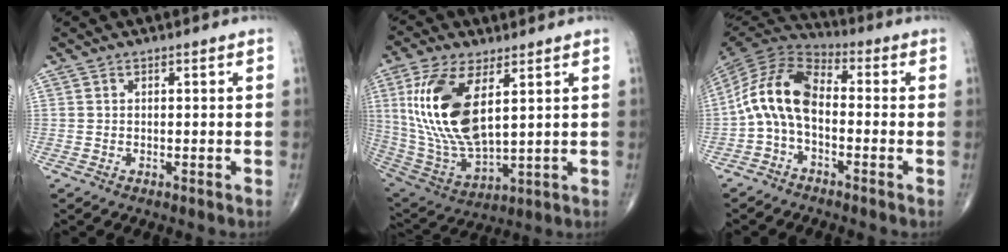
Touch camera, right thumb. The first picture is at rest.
{"total": 18.6, "force": [5.1, 8.4, 15.8], "torque": [-0.324, -0.026, 0.111]}
{"total": 11.8, "force": [-1.8, 6.8, 9.5], "torque": [-0.179, 0.044, -0.050]}